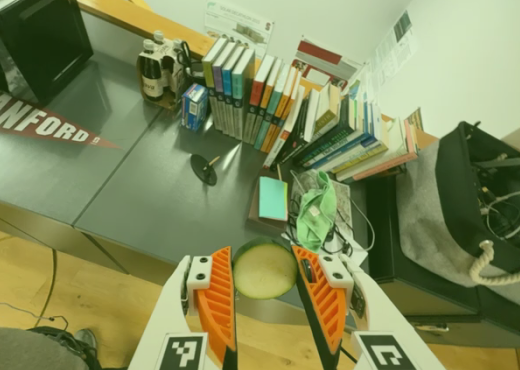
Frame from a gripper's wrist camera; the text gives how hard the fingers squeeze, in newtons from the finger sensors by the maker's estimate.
{"total": 9.3, "left": 9.5, "right": 9.1}